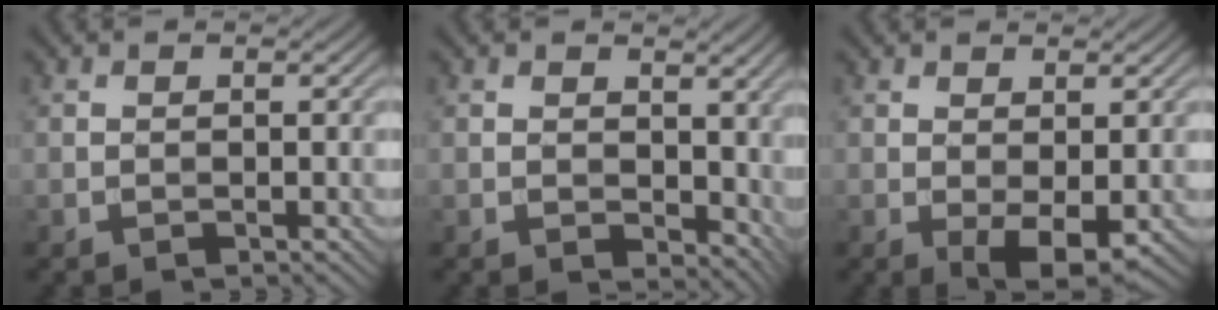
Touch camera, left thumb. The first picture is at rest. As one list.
[{"total": 5.8, "force": [2.0, 3.9, 3.7], "torque": [-0.057, -0.014, 0.044]}, {"total": 3.3, "force": [0.0, 1.4, 3.0], "torque": [-0.055, -0.009, 0.007]}]